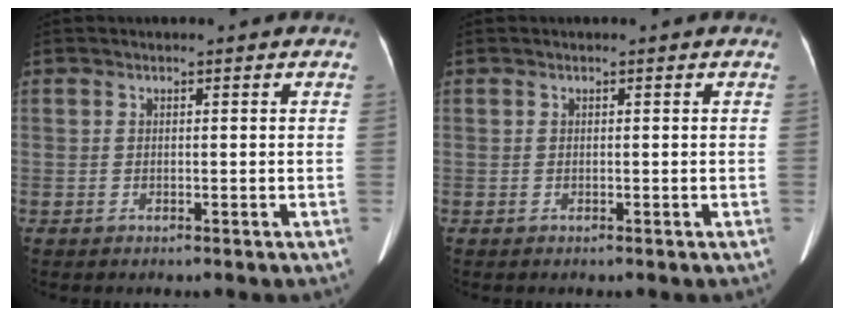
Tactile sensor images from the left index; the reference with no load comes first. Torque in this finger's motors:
{"motor_torque": [0.00, 0.00, 0.00, 0.00]}